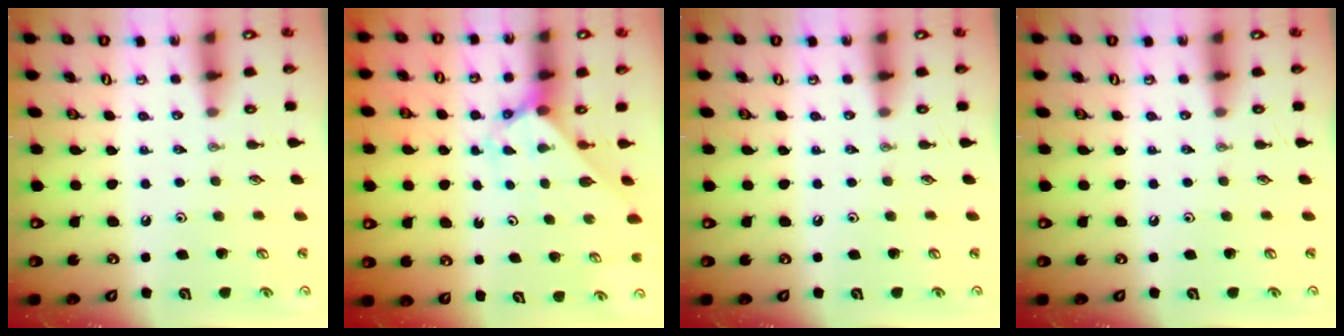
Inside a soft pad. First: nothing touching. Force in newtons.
{"total": 2.3, "press": 2.3, "slide": 0.2}
{"total": 0.0}
{"total": 0.0}